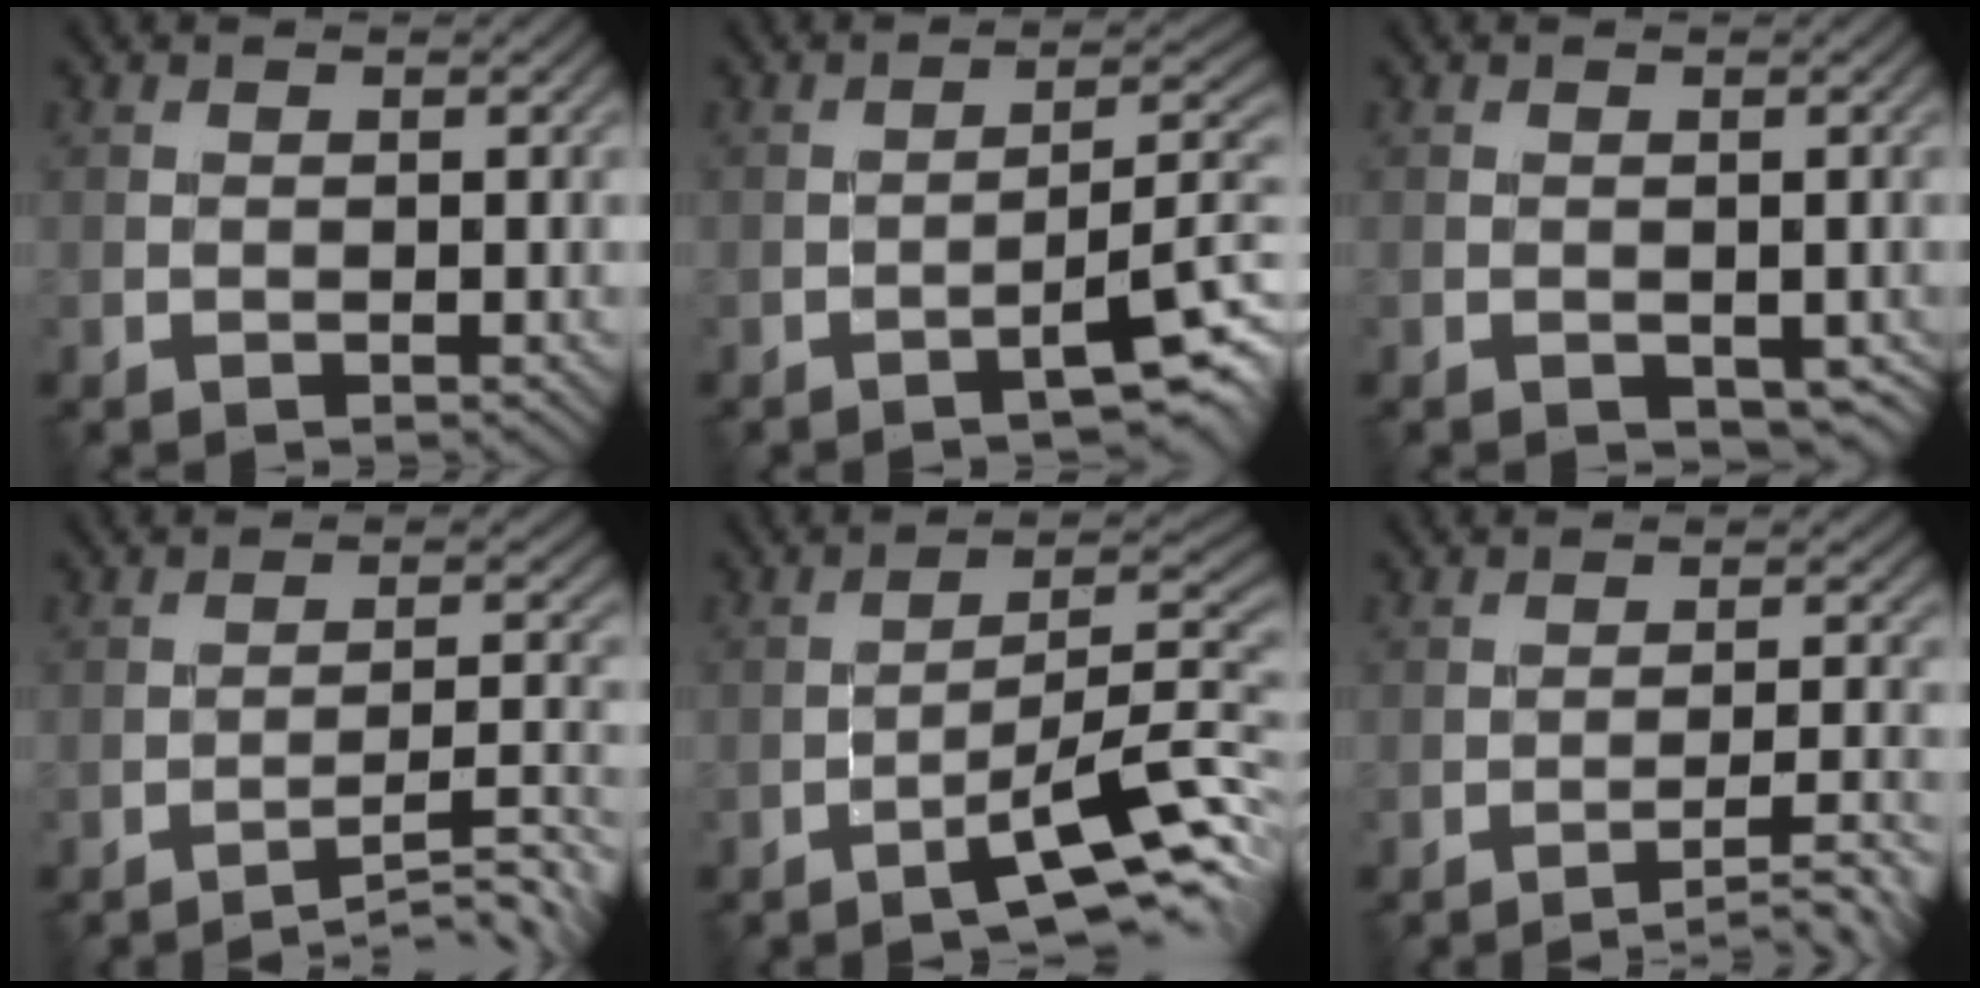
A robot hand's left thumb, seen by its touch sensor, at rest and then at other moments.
{"total": 7.6, "force": [-4.1, 1.3, 6.3], "torque": [-0.091, 0.010, -0.061]}
{"total": 3.1, "force": [-1.2, 1.9, 2.1], "torque": [-0.027, -0.012, -0.004]}
{"total": 7.6, "force": [-5.8, 1.0, 4.8], "torque": [-0.082, 0.018, -0.085]}
{"total": 10.2, "force": [-6.0, 1.9, 8.1], "torque": [-0.122, 0.013, -0.096]}
{"total": 5.9, "force": [-4.4, 0.7, 3.8], "torque": [-0.060, 0.016, -0.069]}